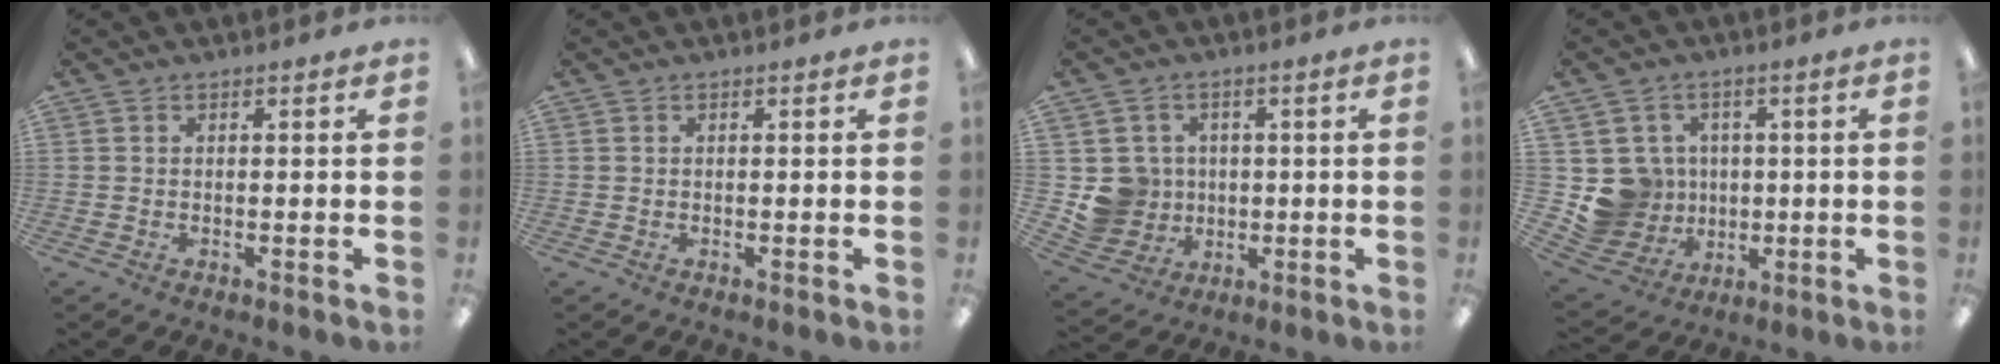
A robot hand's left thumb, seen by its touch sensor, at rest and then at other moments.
{"total": 0.0}
{"total": 8.0, "force": [0.3, 7.9, 1.0], "torque": [-0.042, 0.005, 0.018]}
{"total": 9.8, "force": [0.5, 9.7, 1.5], "torque": [-0.064, -0.001, 0.026]}